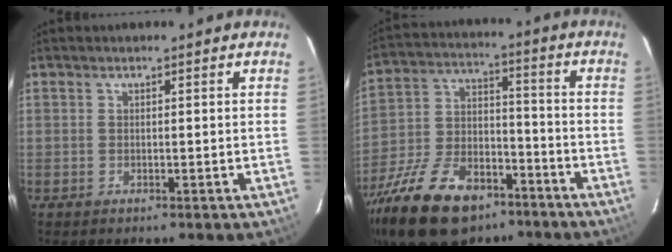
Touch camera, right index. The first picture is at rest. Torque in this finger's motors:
{"motor_torque": [1.20, -0.94, 0.77, 0.12]}